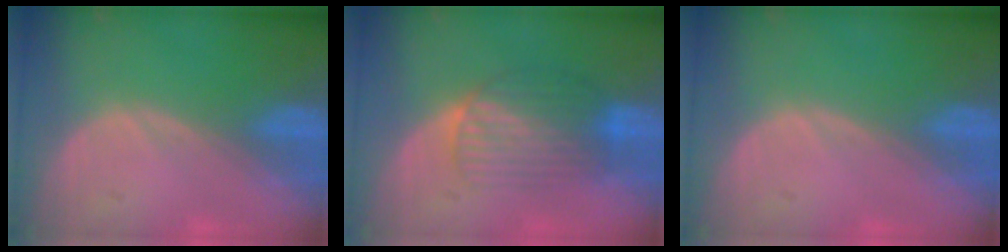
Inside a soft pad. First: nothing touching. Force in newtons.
{"total": 6.4, "press": 6.3, "slide": 1.3}
{"total": 0.0}